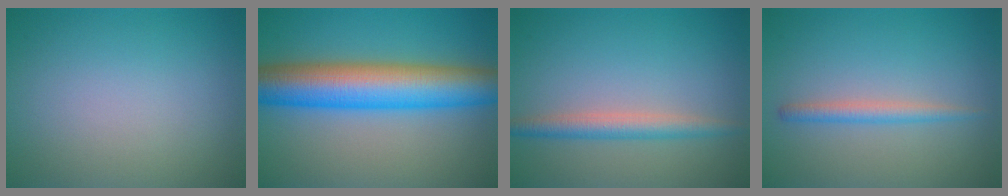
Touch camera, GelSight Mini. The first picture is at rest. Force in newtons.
{"total": 10.5, "press": 10.4, "slide": 0.1}
{"total": 2.7, "press": 2.7, "slide": 0.0}
{"total": 1.8, "press": 1.8, "slide": 0.1}